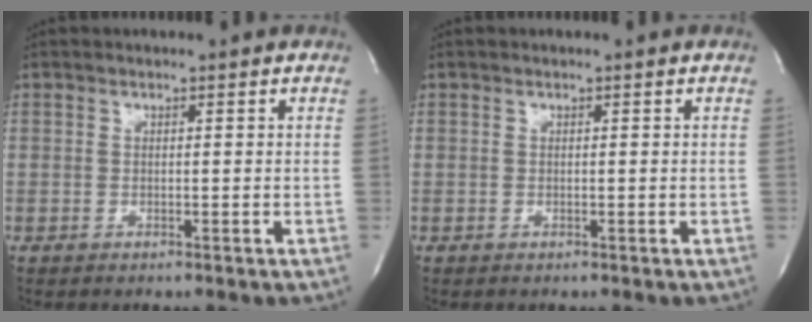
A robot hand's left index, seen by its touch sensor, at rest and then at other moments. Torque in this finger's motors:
{"motor_torque": [-0.01, 0.01, 0.00, 0.00]}